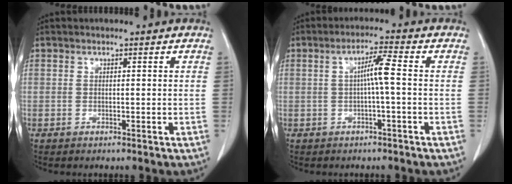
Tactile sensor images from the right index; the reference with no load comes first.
{"total": 3.9, "force": [-0.1, -0.2, 3.9], "torque": [-0.071, 0.011, 0.000]}